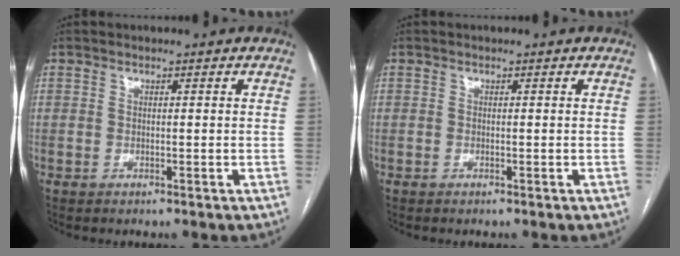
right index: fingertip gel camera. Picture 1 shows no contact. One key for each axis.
{"total": 0.0}